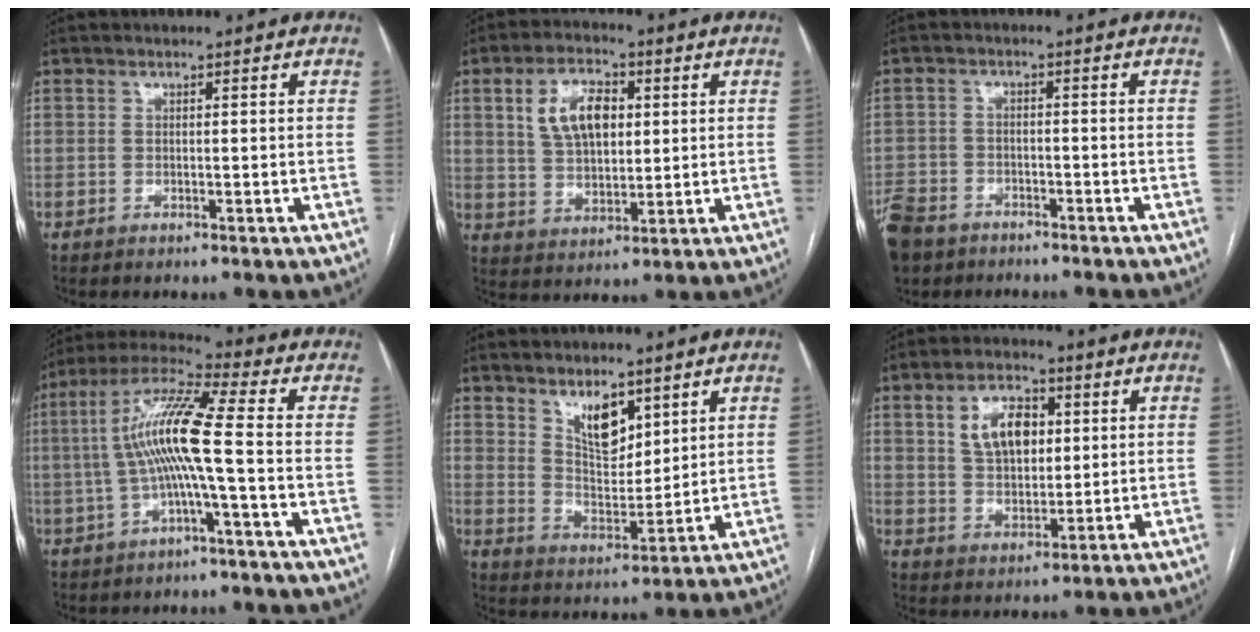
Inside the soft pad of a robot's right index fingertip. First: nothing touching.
{"total": 9.2, "force": [2.8, 5.2, 7.1], "torque": [-0.137, 0.020, 0.056]}
{"total": 12.0, "force": [-8.1, 7.5, 4.5], "torque": [-0.139, -0.007, -0.136]}
{"total": 11.1, "force": [-1.2, -0.2, 11.1], "torque": [-0.223, 0.026, -0.027]}
{"total": 7.3, "force": [4.5, 3.3, 4.6], "torque": [-0.082, -0.009, 0.089]}
{"total": 8.5, "force": [2.7, 5.1, 6.3], "torque": [-0.117, 0.017, 0.055]}